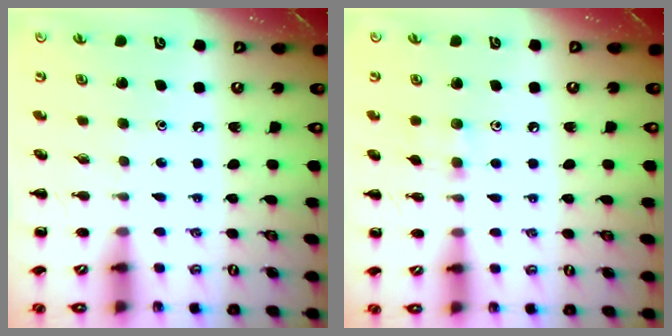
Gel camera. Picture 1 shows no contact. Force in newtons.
{"total": 5.5, "press": 5.2, "slide": 1.7}